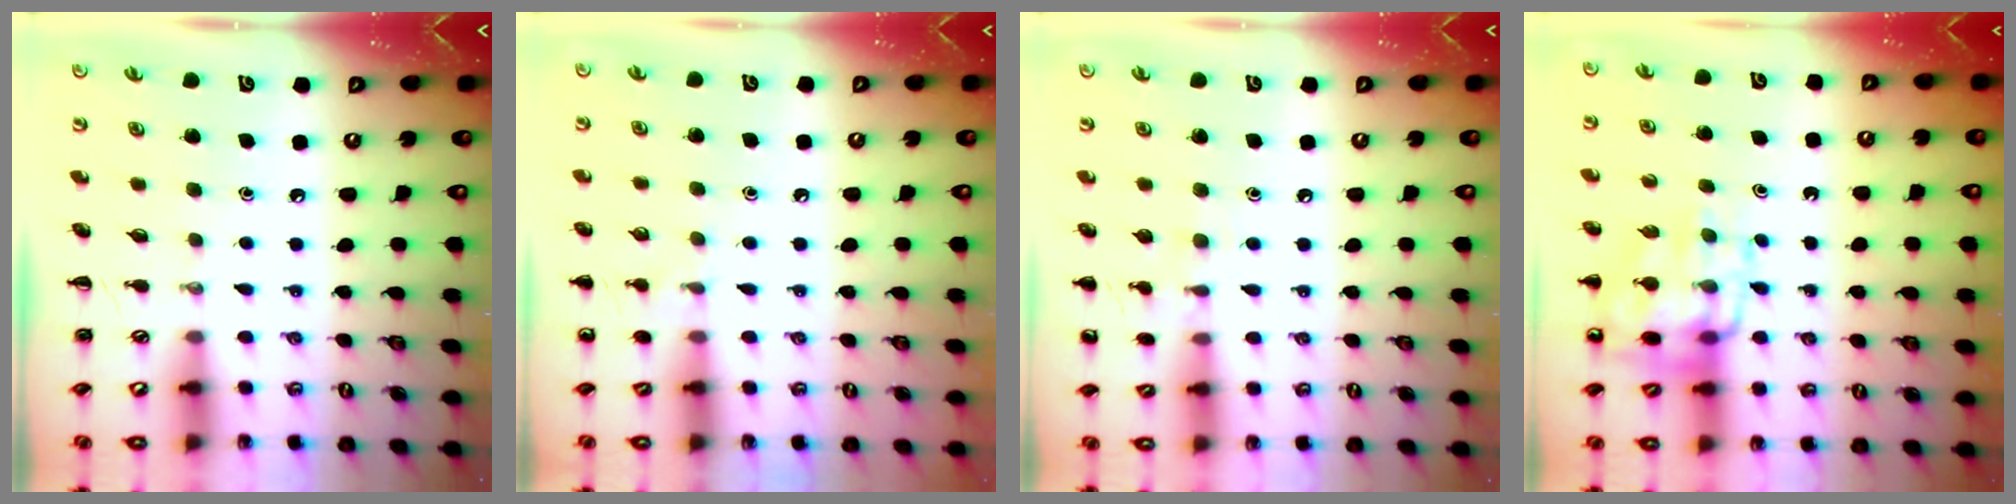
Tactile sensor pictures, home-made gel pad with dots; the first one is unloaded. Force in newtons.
{"total": 6.5, "press": 6.2, "slide": 1.9}
{"total": 5.5, "press": 5.3, "slide": 1.6}
{"total": 12.5, "press": 12.3, "slide": 2.5}